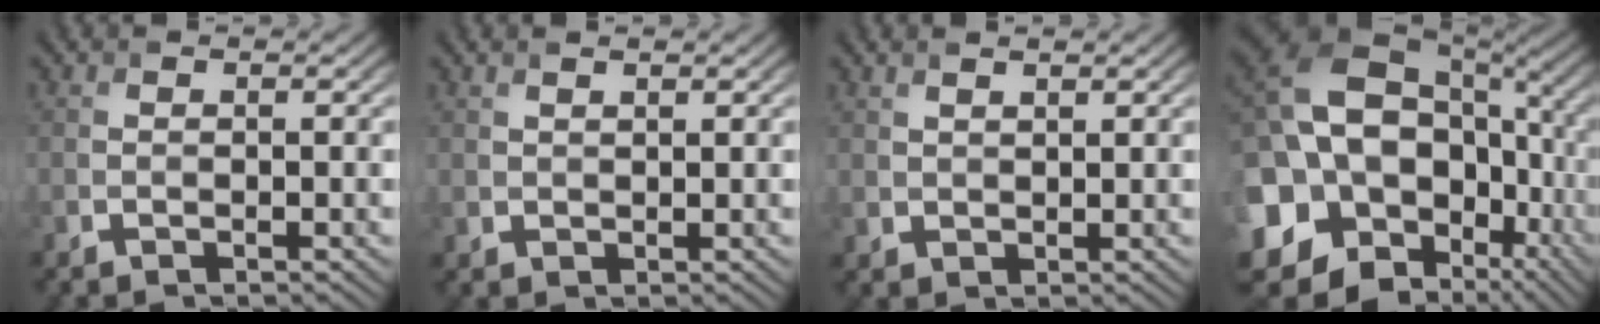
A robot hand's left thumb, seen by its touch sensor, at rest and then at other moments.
{"total": 1.3, "force": [1.2, 0.3, 0.2], "torque": [-0.012, -0.002, 0.030]}
{"total": 1.6, "force": [1.6, 0.2, 0.4], "torque": [-0.016, -0.002, 0.040]}
{"total": 23.1, "force": [0.3, 18.6, 13.8], "torque": [-0.339, 0.005, 0.003]}